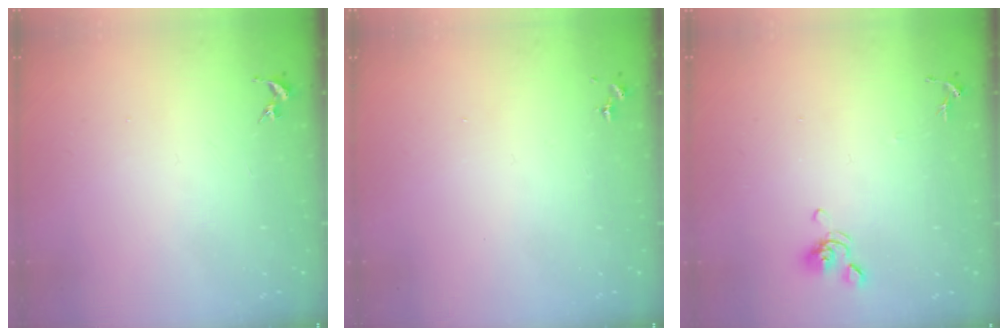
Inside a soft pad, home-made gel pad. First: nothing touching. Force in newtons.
{"total": 0.0}
{"total": 6.9, "press": 6.7, "slide": 1.6}